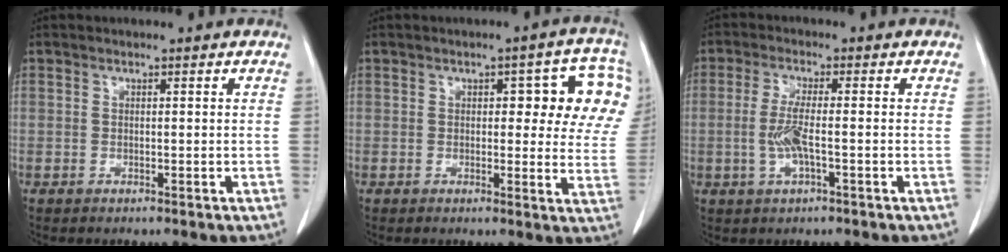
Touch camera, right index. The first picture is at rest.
{"total": 10.9, "force": [3.5, 4.4, 9.3], "torque": [-0.092, 0.020, 0.033]}
{"total": 4.8, "force": [-0.9, 0.6, 4.7], "torque": [-0.104, -0.006, -0.019]}